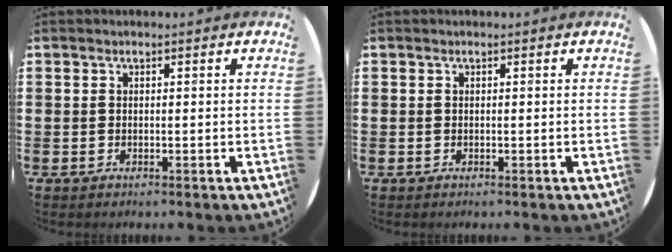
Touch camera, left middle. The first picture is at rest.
{"total": 0.0}